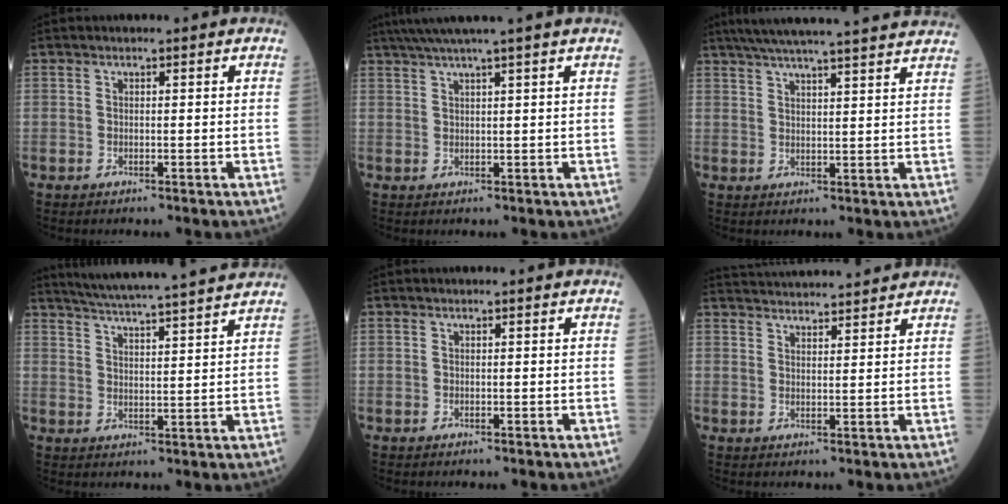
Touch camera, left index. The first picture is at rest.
{"total": 5.9, "force": [4.6, -1.8, 3.2], "torque": [-0.047, 0.016, 0.074]}
{"total": 20.9, "force": [18.7, 0.5, 9.3], "torque": [-0.154, 0.015, 0.244]}
{"total": 16.1, "force": [14.7, -0.7, 6.5], "torque": [-0.115, 0.001, 0.203]}
{"total": 0.0}
{"total": 12.8, "force": [12.3, 1.1, 3.4], "torque": [-0.061, 0.033, 0.178]}